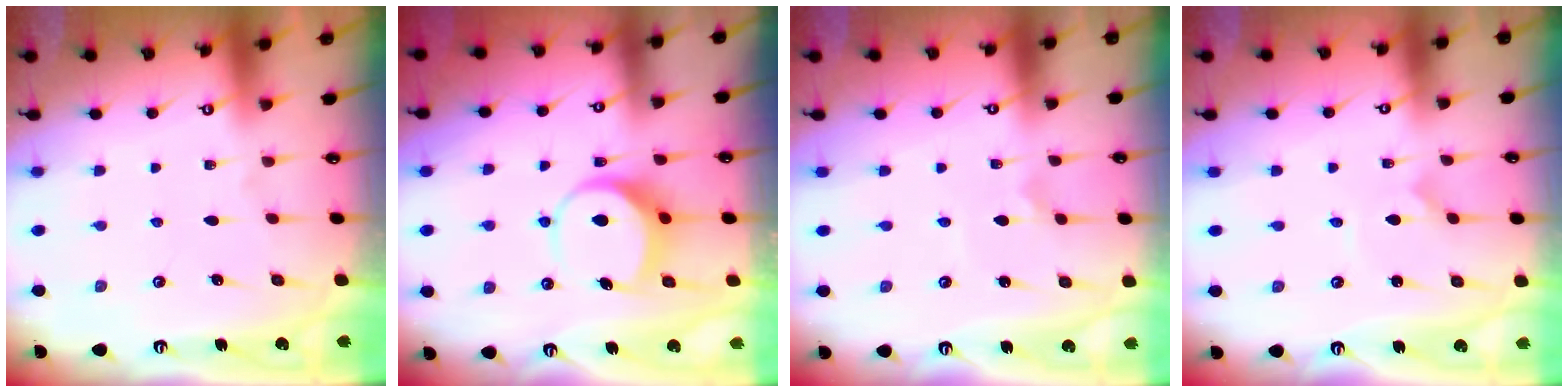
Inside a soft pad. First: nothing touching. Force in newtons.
{"total": 8.4, "press": 8.4, "slide": 0.9}
{"total": 1.3, "press": 1.3, "slide": 0.3}
{"total": 0.0}